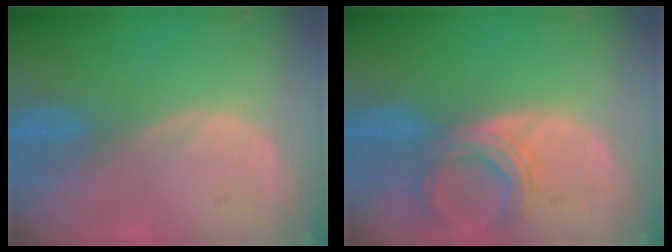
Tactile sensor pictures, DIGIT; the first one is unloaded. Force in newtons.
{"total": 5.7, "press": 5.7, "slide": 0.5}